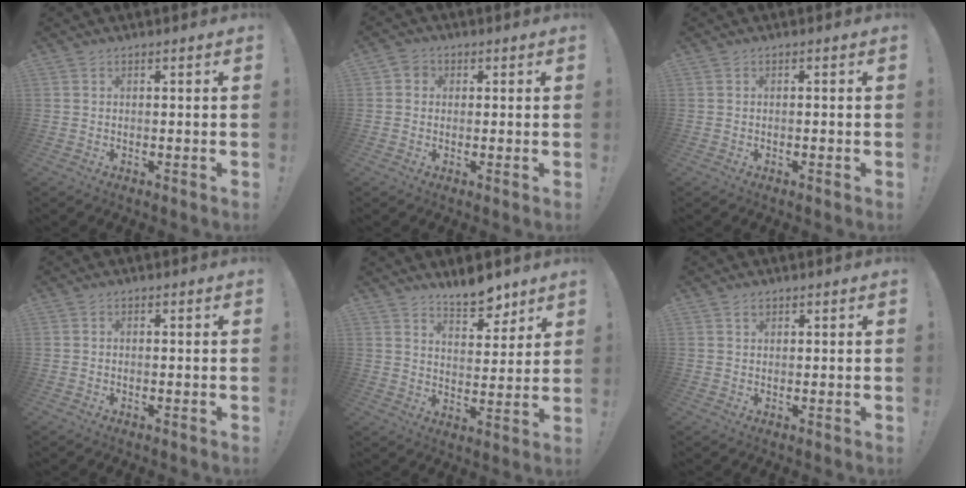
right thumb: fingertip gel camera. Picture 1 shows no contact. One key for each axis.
{"total": 3.2, "fx": 0.0, "fy": 3.0, "fz": 1.2, "tx": -0.017, "ty": 0.008, "tz": 0.002}
{"total": 0.6, "fx": -0.5, "fy": 0.1, "fz": 0.3, "tx": -0.007, "ty": 0.002, "tz": -0.008}
{"total": 0.6, "fx": -0.5, "fy": 0.2, "fz": 0.2, "tx": -0.002, "ty": 0.001, "tz": -0.009}
{"total": 8.8, "fx": 7.4, "fy": 3.2, "fz": 3.6, "tx": -0.036, "ty": -0.054, "tz": 0.132}
{"total": 1.5, "fx": 0.9, "fy": 1.1, "fz": 0.5, "tx": 0.005, "ty": -0.004, "tz": 0.015}